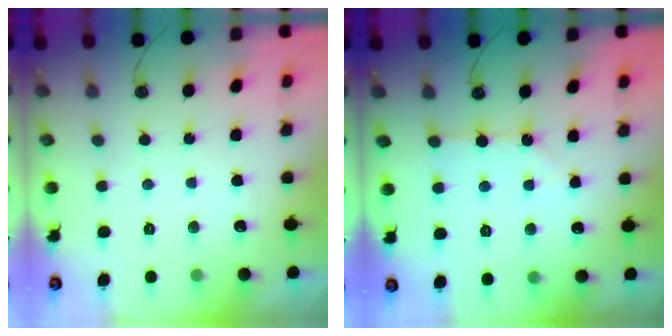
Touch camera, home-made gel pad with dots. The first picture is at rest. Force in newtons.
{"total": 2.6, "press": 2.5, "slide": 0.4}